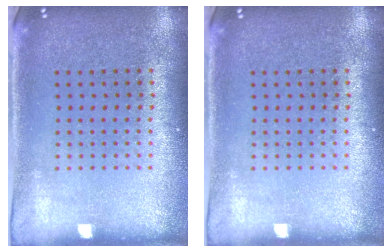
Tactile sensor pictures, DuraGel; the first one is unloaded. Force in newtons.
{"total": 0.0}